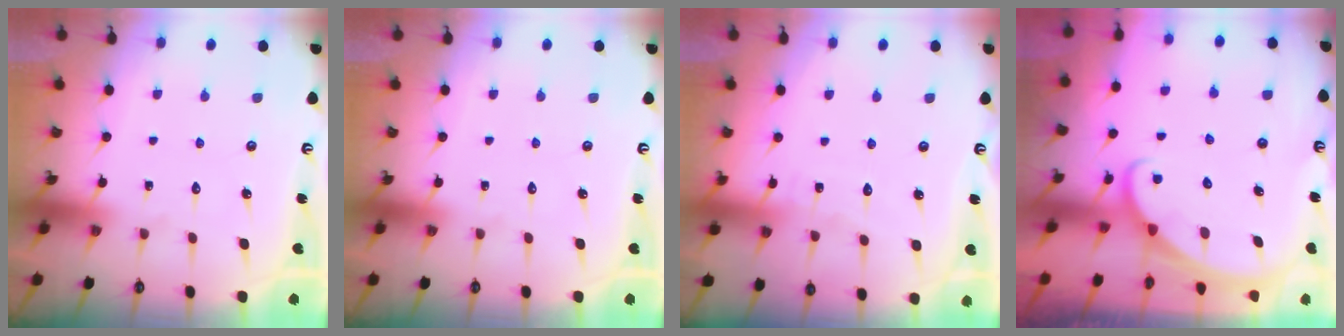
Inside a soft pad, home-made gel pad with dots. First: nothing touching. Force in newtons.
{"total": 0.0}
{"total": 3.3, "press": 3.3, "slide": 0.4}
{"total": 2.1, "press": 2.1, "slide": 0.0}